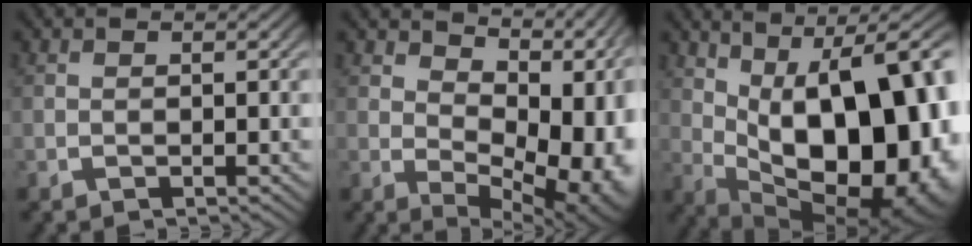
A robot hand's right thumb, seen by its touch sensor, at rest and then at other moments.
{"total": 11.7, "force": [2.0, 6.6, 9.5], "torque": [-0.133, -0.026, 0.051]}
{"total": 23.5, "force": [-0.6, 14.7, 18.4], "torque": [-0.288, -0.053, 0.029]}